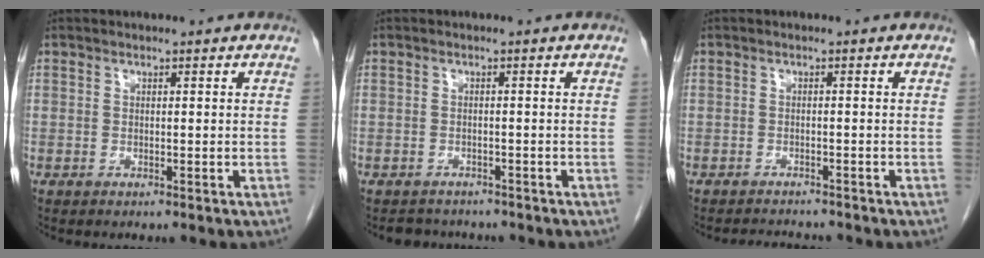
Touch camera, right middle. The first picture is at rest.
{"total": 3.0, "force": [-2.7, 1.3, -0.1], "torque": [0.000, -0.001, -0.039]}
{"total": 2.8, "force": [-2.8, 0.3, 0.2], "torque": [-0.001, -0.009, -0.041]}